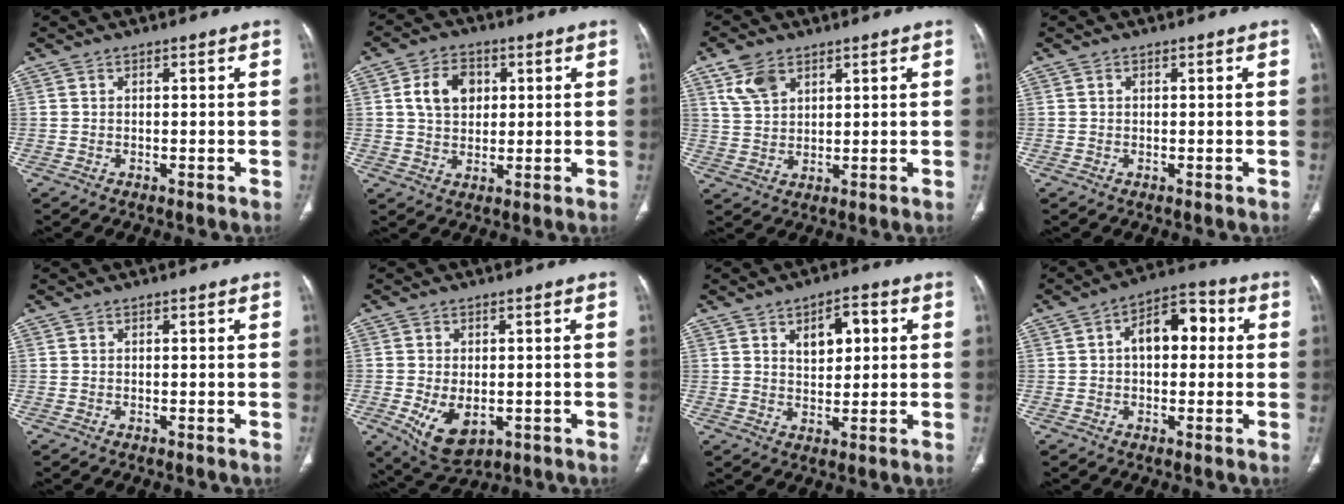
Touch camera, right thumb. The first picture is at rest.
{"total": 8.0, "force": [2.1, 5.9, 5.0], "torque": [-0.065, 0.001, 0.035]}
{"total": 6.5, "force": [3.6, 4.0, 3.6], "torque": [-0.060, -0.010, 0.078]}
{"total": 0.0}
{"total": 0.0}
{"total": 8.3, "force": [-2.0, 5.1, 6.2], "torque": [-0.102, -0.008, -0.017]}
{"total": 6.7, "force": [2.3, 3.8, 5.0], "torque": [-0.054, -0.003, 0.035]}
{"total": 9.5, "force": [1.3, 5.8, 7.4], "torque": [-0.089, 0.030, 0.013]}